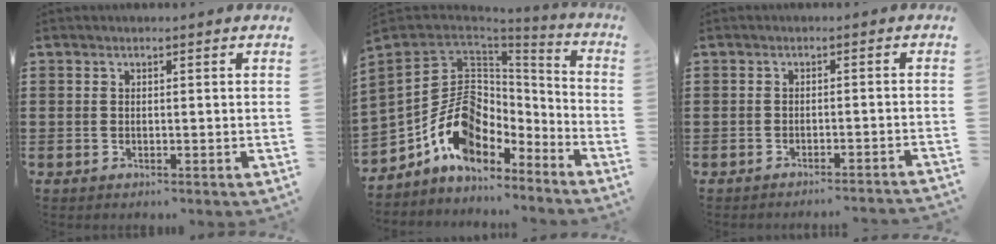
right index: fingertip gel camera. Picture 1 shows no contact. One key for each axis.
{"total": 13.1, "fx": -4.7, "fy": 9.3, "fz": 7.9, "tx": -0.173, "ty": 0.022, "tz": -0.091}
{"total": 2.0, "fx": -1.9, "fy": -0.5, "fz": 0.3, "tx": -0.007, "ty": 0.000, "tz": -0.039}